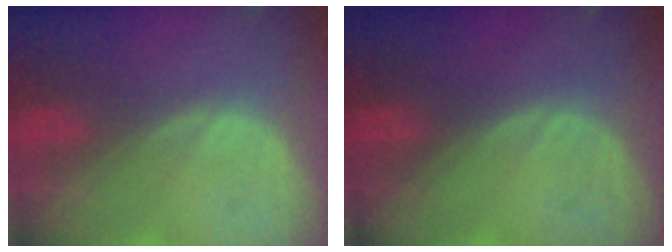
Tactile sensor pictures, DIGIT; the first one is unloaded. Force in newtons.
{"total": 0.0}